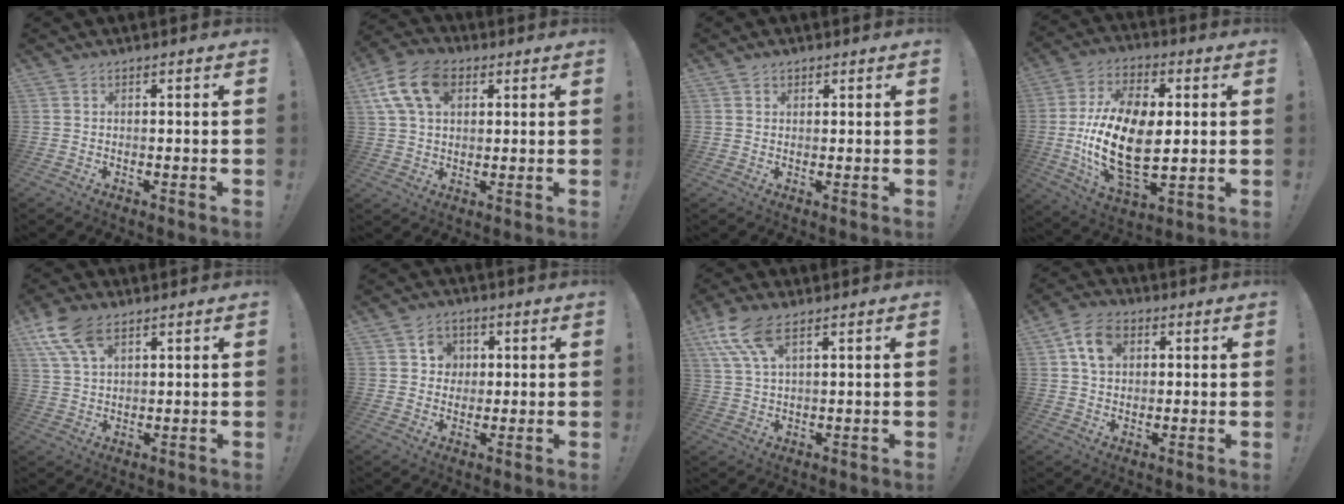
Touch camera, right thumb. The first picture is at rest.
{"total": 14.0, "force": [5.6, 9.2, 8.9], "torque": [-0.168, -0.008, 0.107]}
{"total": 1.5, "force": [1.0, 1.0, 0.3], "torque": [0.000, -0.004, 0.018]}
{"total": 22.7, "force": [-0.8, 12.5, 19.0], "torque": [-0.381, -0.002, -0.011]}
{"total": 10.6, "force": [5.8, 5.5, 6.9], "torque": [-0.132, -0.013, 0.112]}
{"total": 6.4, "force": [2.1, 5.9, 1.6], "torque": [-0.020, -0.007, 0.039]}
{"total": 10.1, "force": [5.9, 3.7, 7.2], "torque": [-0.147, -0.017, 0.113]}
{"total": 9.1, "force": [3.1, 6.7, 5.2], "torque": [-0.082, 0.006, 0.061]}